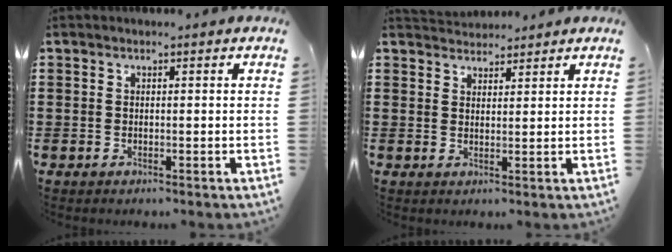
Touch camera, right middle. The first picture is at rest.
{"total": 2.7, "force": [2.6, 0.7, -0.2], "torque": [-0.004, -0.001, 0.051]}